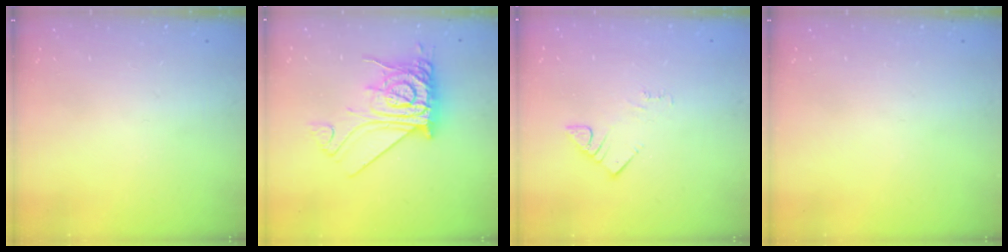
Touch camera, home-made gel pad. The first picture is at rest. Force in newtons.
{"total": 15.8, "press": 15.7, "slide": 1.4}
{"total": 2.8, "press": 2.8, "slide": 0.2}
{"total": 0.0}